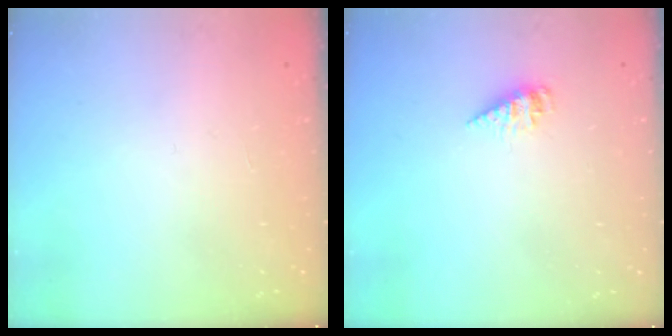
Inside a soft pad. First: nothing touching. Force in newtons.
{"total": 4.0, "press": 3.9, "slide": 0.3}